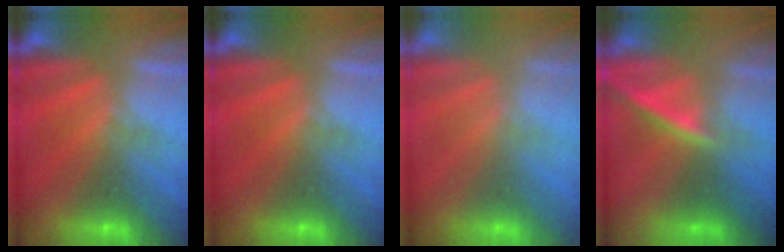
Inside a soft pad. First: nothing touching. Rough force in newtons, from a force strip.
{"total": 0.0}
{"total": 2.8}
{"total": 2.3}